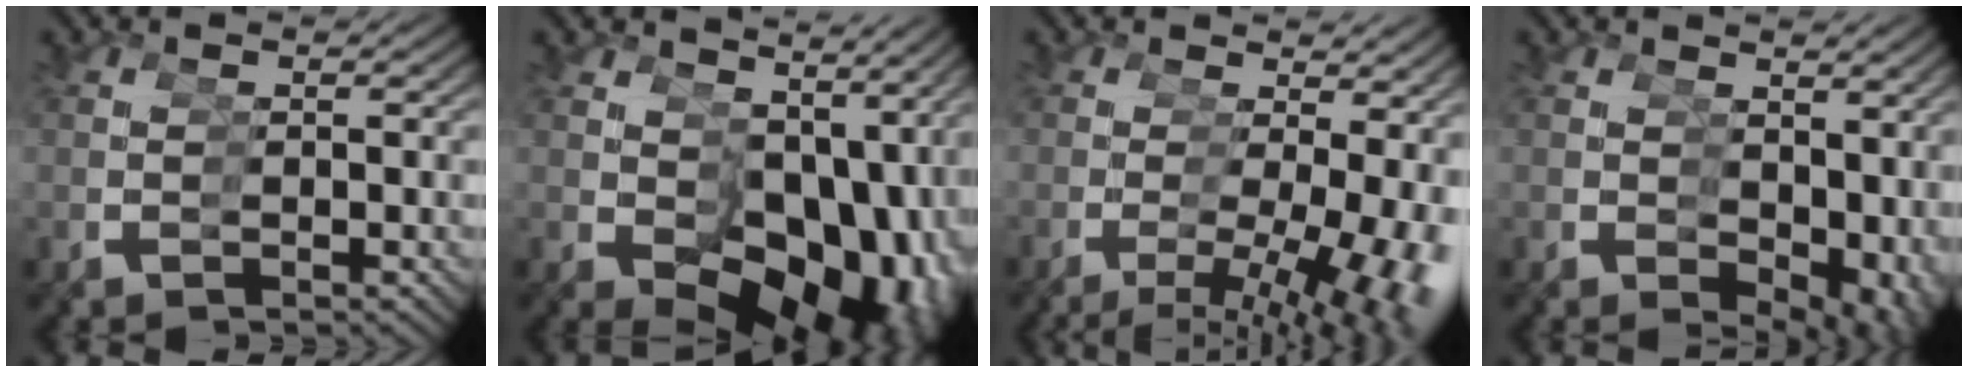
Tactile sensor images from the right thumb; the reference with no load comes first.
{"total": 11.3, "force": [-1.2, 8.0, 7.9], "torque": [-0.114, -0.035, 0.003]}
{"total": 8.1, "force": [-1.3, 4.2, 6.8], "torque": [-0.088, -0.030, -0.011]}
{"total": 4.0, "force": [0.2, 2.9, 2.8], "torque": [-0.021, -0.015, 0.010]}